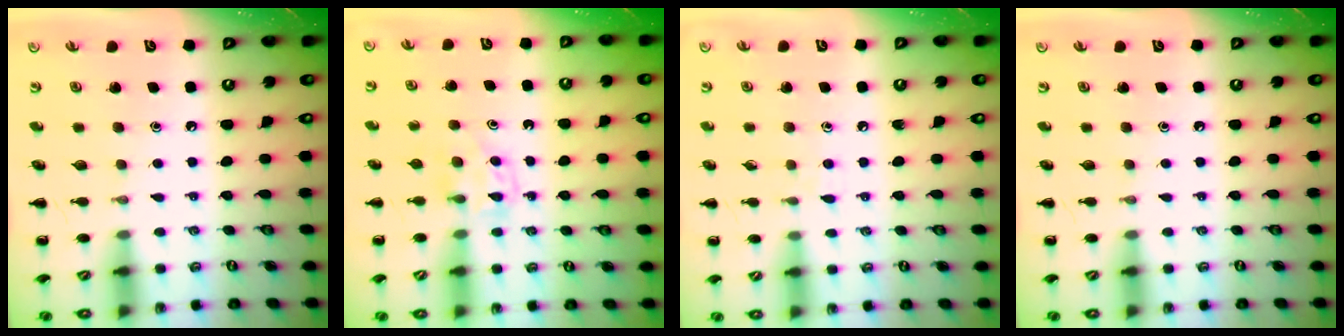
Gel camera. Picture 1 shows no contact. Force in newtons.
{"total": 3.5, "press": 3.2, "slide": 1.3}
{"total": 4.3, "press": 3.8, "slide": 2.0}
{"total": 0.0}